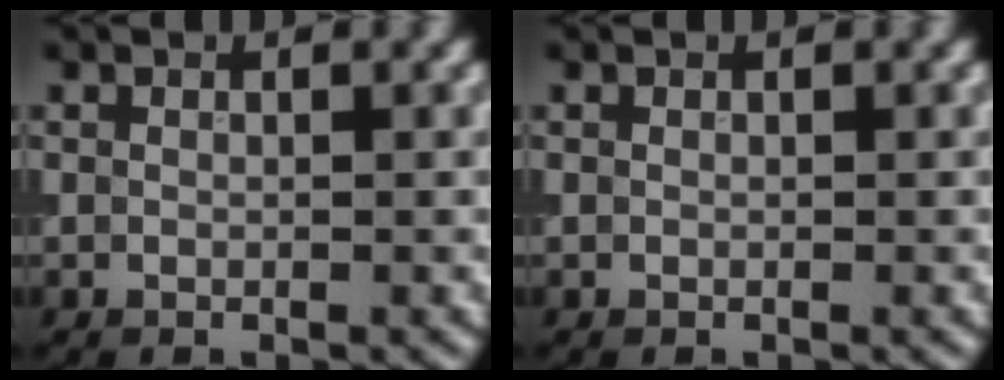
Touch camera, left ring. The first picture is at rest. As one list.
[{"total": 0.0}]